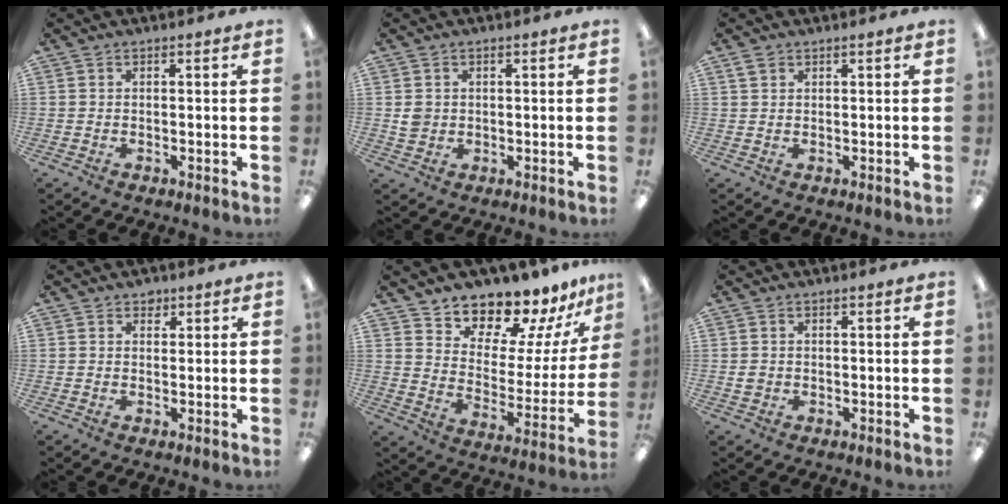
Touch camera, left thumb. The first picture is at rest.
{"total": 2.6, "force": [0.3, 2.5, 0.8], "torque": [-0.008, 0.002, 0.005]}
{"total": 1.5, "force": [1.1, 1.0, 0.5], "torque": [-0.013, 0.001, 0.020]}
{"total": 1.6, "force": [1.1, 1.1, 0.1], "torque": [0.003, -0.002, 0.018]}
{"total": 12.5, "force": [11.9, 3.6, 1.1], "torque": [-0.030, -0.121, 0.214]}
{"total": 1.2, "force": [-0.2, 1.2, 0.3], "torque": [-0.006, 0.003, -0.005]}